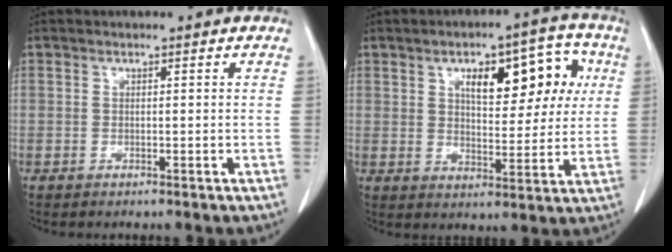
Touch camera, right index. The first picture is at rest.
{"total": 11.9, "force": [4.1, 5.1, 10.0], "torque": [-0.131, 0.028, 0.060]}